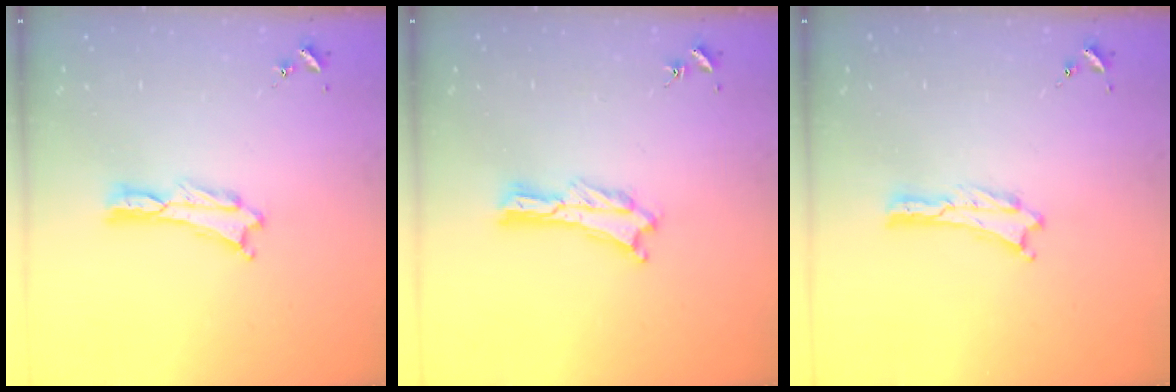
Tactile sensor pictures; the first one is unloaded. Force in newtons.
{"total": 0.9, "press": 0.9, "slide": 0.2}
{"total": 0.0}